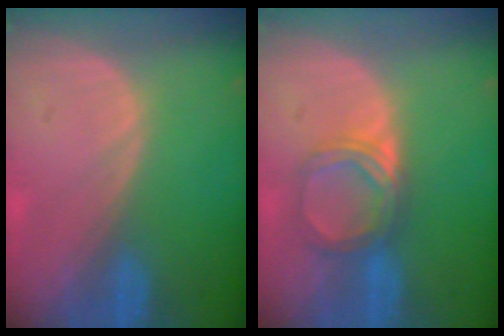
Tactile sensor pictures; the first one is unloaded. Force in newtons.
{"total": 5.2, "press": 4.8, "slide": 1.9}